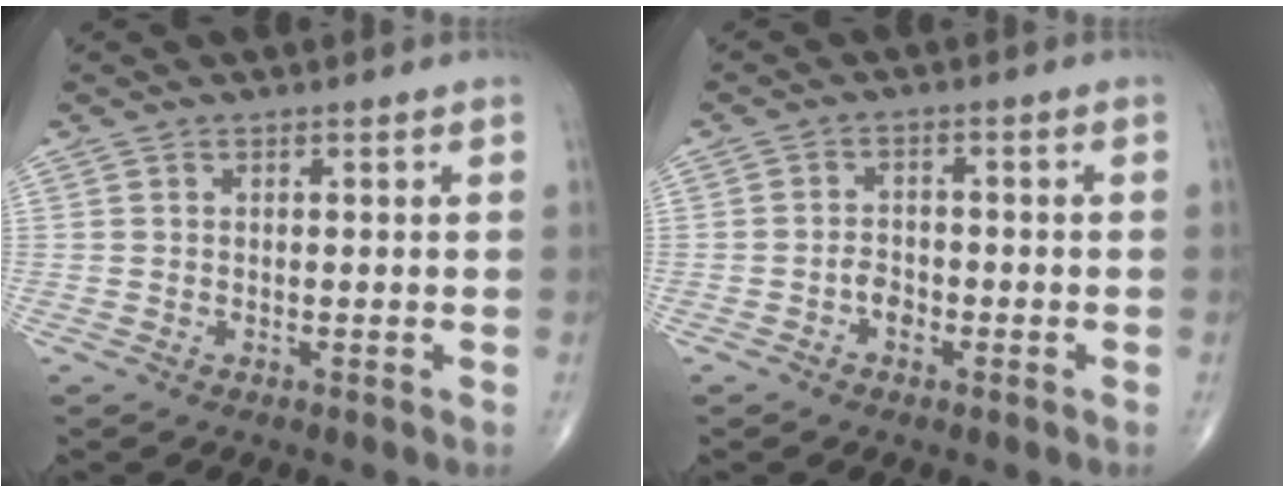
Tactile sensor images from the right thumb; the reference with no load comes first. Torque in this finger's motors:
{"motor_torque": [0.68, 0.02, 0.13, -0.42, -0.01]}